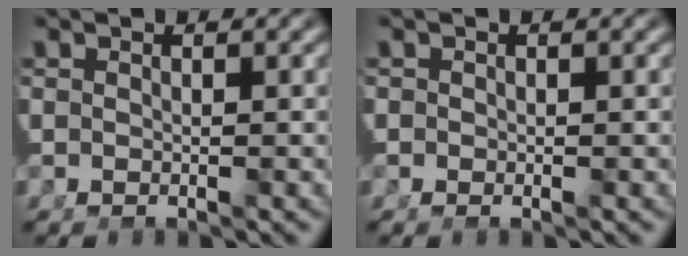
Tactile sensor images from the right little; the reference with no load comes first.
{"total": 1.0, "force": [-0.1, 1.0, 0.0], "torque": [-0.001, 0.000, -0.006]}